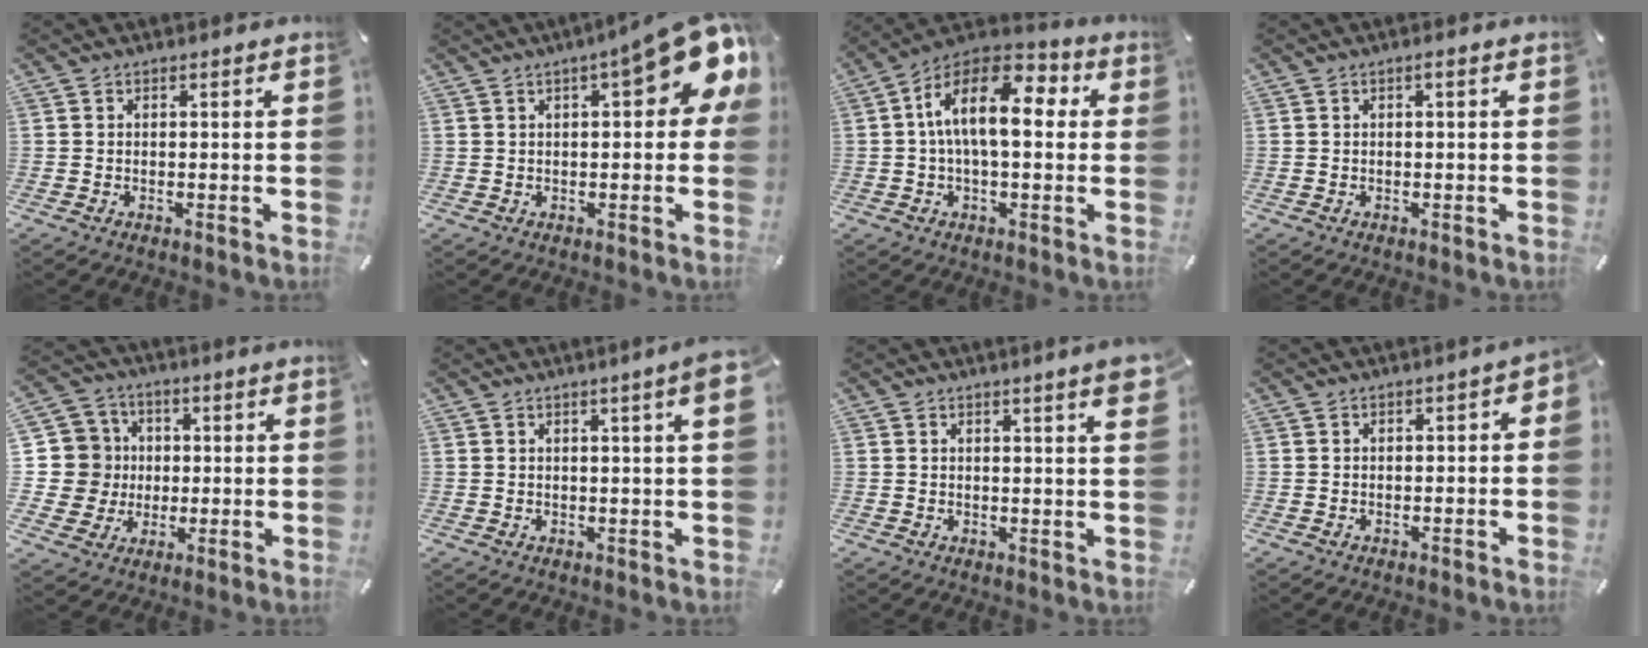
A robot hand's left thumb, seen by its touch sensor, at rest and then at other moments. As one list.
[{"total": 14.4, "force": [5.5, 4.2, 12.6], "torque": [-0.167, -0.030, 0.088]}, {"total": 15.5, "force": [2.3, 7.8, 13.2], "torque": [-0.240, -0.004, 0.036]}, {"total": 1.0, "force": [0.0, 0.1, 1.0], "torque": [-0.018, -0.001, 0.000]}, {"total": 11.9, "force": [0.4, 11.6, 2.6], "torque": [-0.054, 0.003, 0.013]}, {"total": 5.2, "force": [2.1, 0.4, 4.7], "torque": [-0.073, -0.004, 0.032]}, {"total": 4.2, "force": [2.2, 0.4, 3.6], "torque": [-0.054, -0.009, 0.035]}, {"total": 1.8, "force": [-0.6, 0.9, 1.4], "torque": [-0.025, 0.005, -0.012]}]